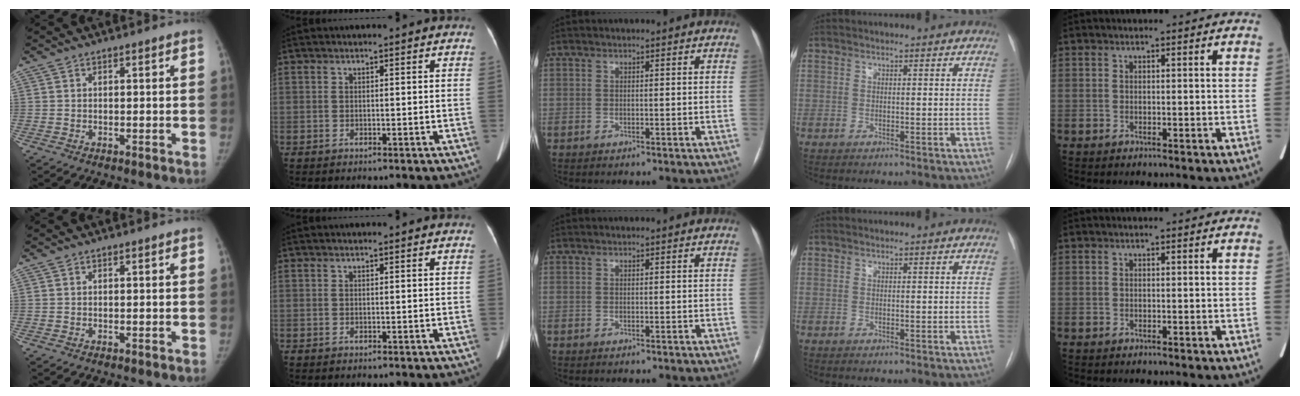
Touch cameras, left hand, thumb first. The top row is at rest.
{}